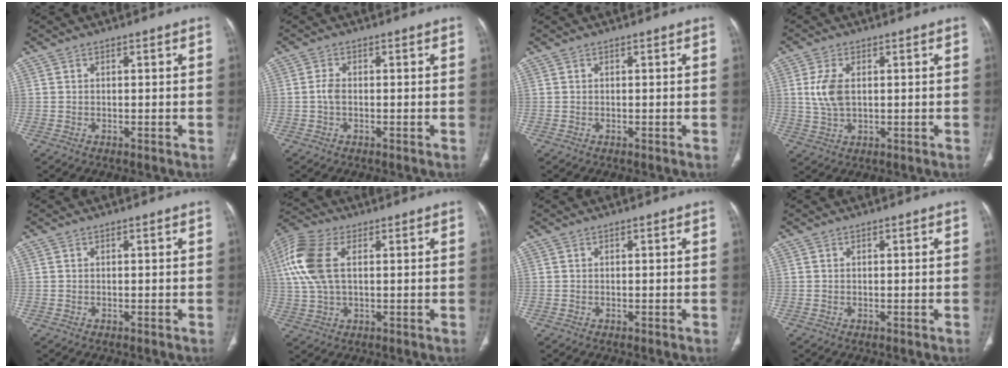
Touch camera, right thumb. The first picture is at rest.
{"total": 1.9, "force": [-0.3, 1.0, 1.5], "torque": [-0.033, 0.001, -0.009]}
{"total": 0.0}
{"total": 6.0, "force": [1.0, 3.3, 4.9], "torque": [-0.109, 0.000, 0.021]}
{"total": 0.0}
{"total": 13.1, "force": [3.2, 7.3, 10.4], "torque": [-0.254, 0.016, 0.062]}
{"total": 0.0}
{"total": 0.0}